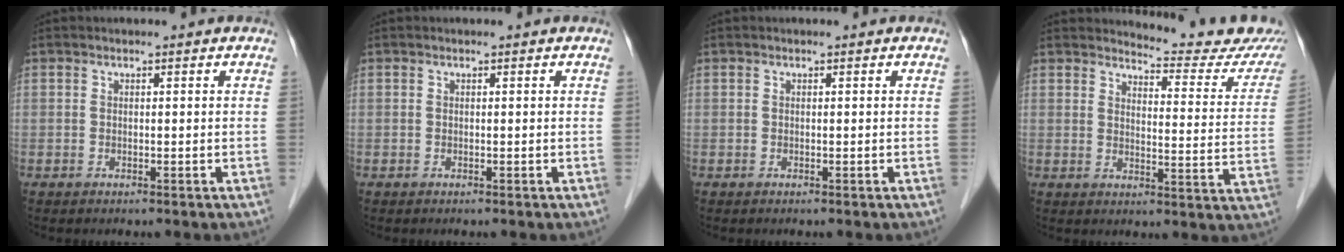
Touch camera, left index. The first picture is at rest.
{"total": 0.0}
{"total": 0.0}
{"total": 14.0, "force": [13.8, 0.9, 2.6], "torque": [-0.019, -0.084, 0.142]}